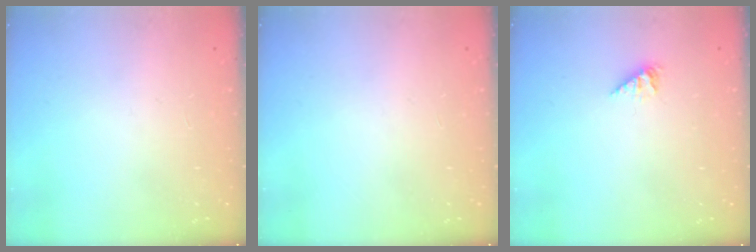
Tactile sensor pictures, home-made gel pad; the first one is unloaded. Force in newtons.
{"total": 0.0}
{"total": 1.8, "press": 1.7, "slide": 0.3}